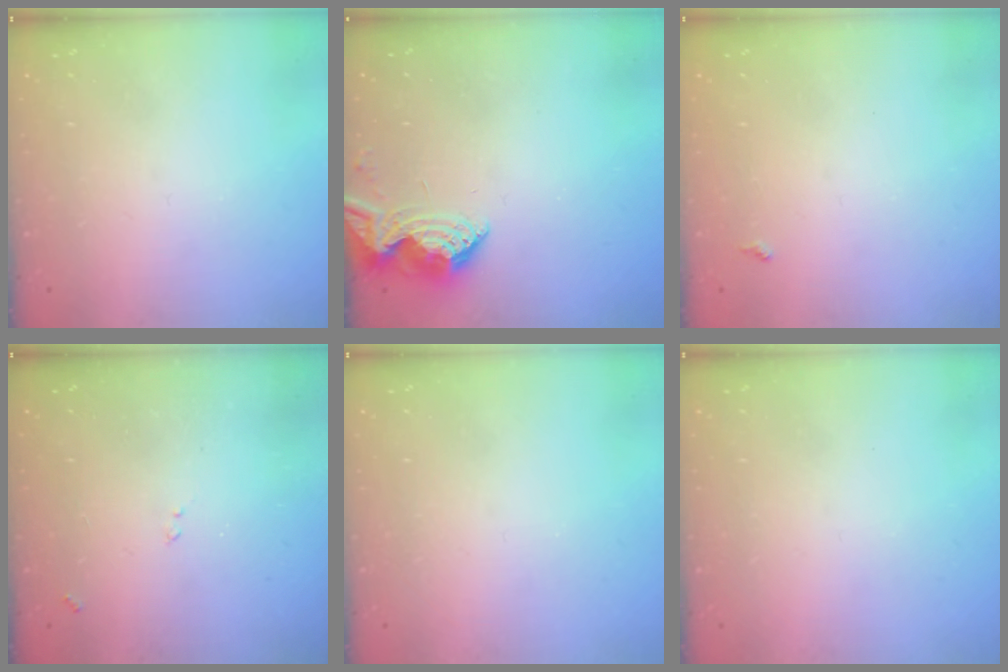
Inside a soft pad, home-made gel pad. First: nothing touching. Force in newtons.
{"total": 8.1, "press": 8.1, "slide": 0.6}
{"total": 3.7, "press": 3.7, "slide": 0.5}
{"total": 7.3, "press": 7.3, "slide": 0.8}
{"total": 0.0}
{"total": 0.0}